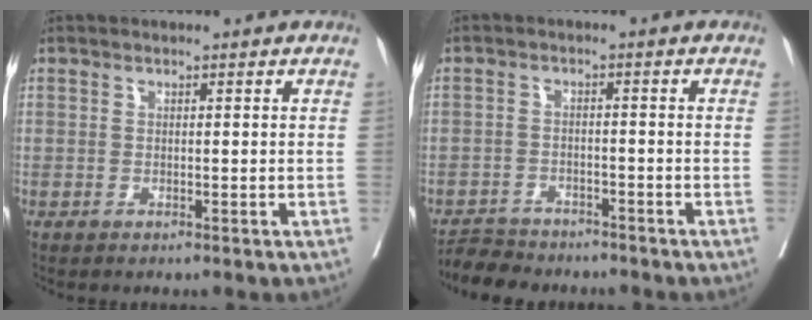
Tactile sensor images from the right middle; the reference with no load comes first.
{"total": 5.2, "force": [-5.0, 1.5, 0.4], "torque": [-0.006, -0.010, -0.085]}